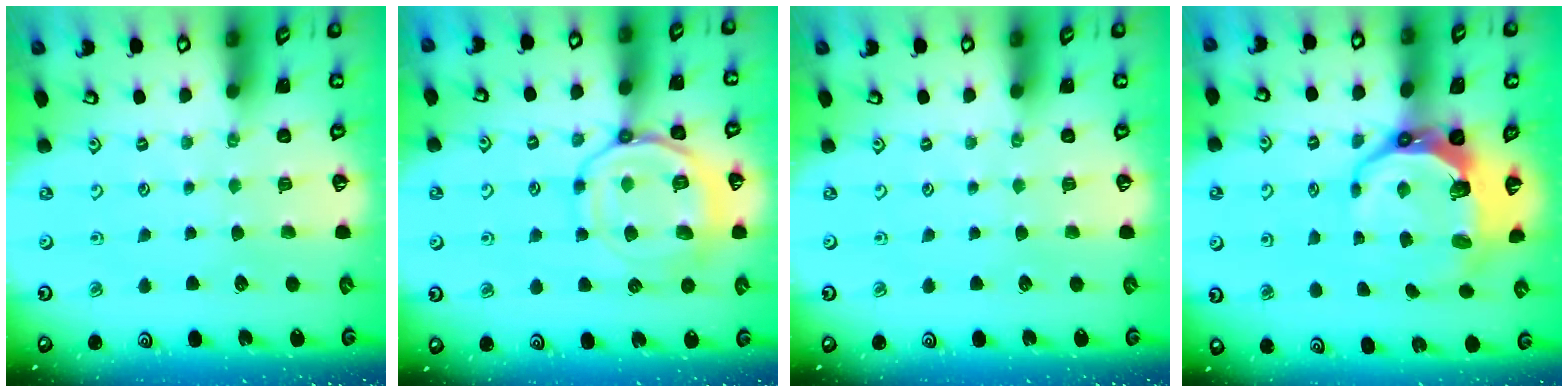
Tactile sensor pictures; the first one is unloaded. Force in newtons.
{"total": 14.2, "press": 14.1, "slide": 1.6}
{"total": 0.0}
{"total": 12.1, "press": 10.8, "slide": 5.4}